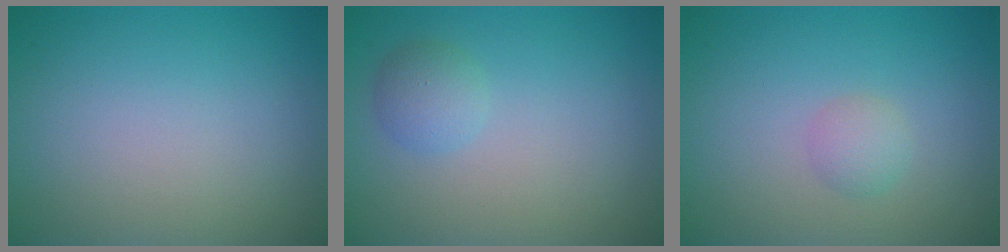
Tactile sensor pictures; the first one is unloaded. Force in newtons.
{"total": 1.7, "press": 1.7, "slide": 0.1}
{"total": 1.4, "press": 1.4, "slide": 0.1}